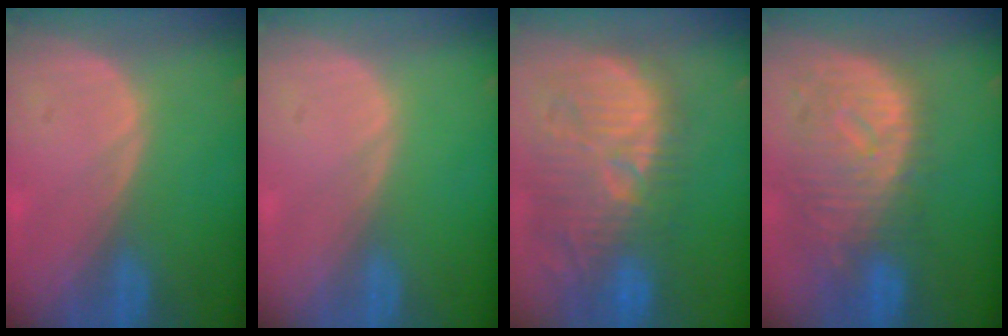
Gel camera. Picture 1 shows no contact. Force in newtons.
{"total": 0.0}
{"total": 13.0, "press": 12.3, "slide": 4.3}
{"total": 11.0, "press": 9.8, "slide": 5.0}